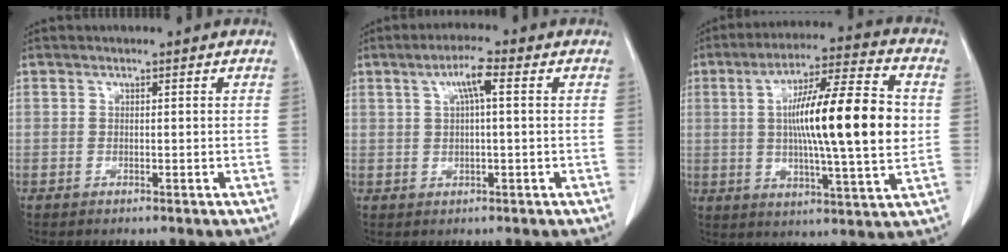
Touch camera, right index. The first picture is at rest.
{"total": 4.6, "force": [1.4, 0.5, 4.3], "torque": [-0.081, 0.010, 0.025]}
{"total": 18.6, "force": [1.3, 1.7, 18.5], "torque": [-0.305, 0.009, 0.011]}